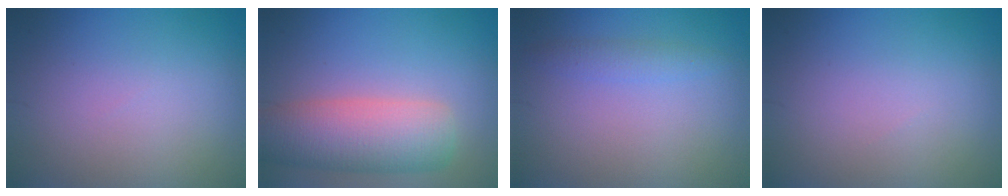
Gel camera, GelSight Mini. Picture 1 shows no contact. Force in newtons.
{"total": 6.8, "press": 6.8, "slide": 0.5}
{"total": 1.4, "press": 1.4, "slide": 0.1}
{"total": 0.0}